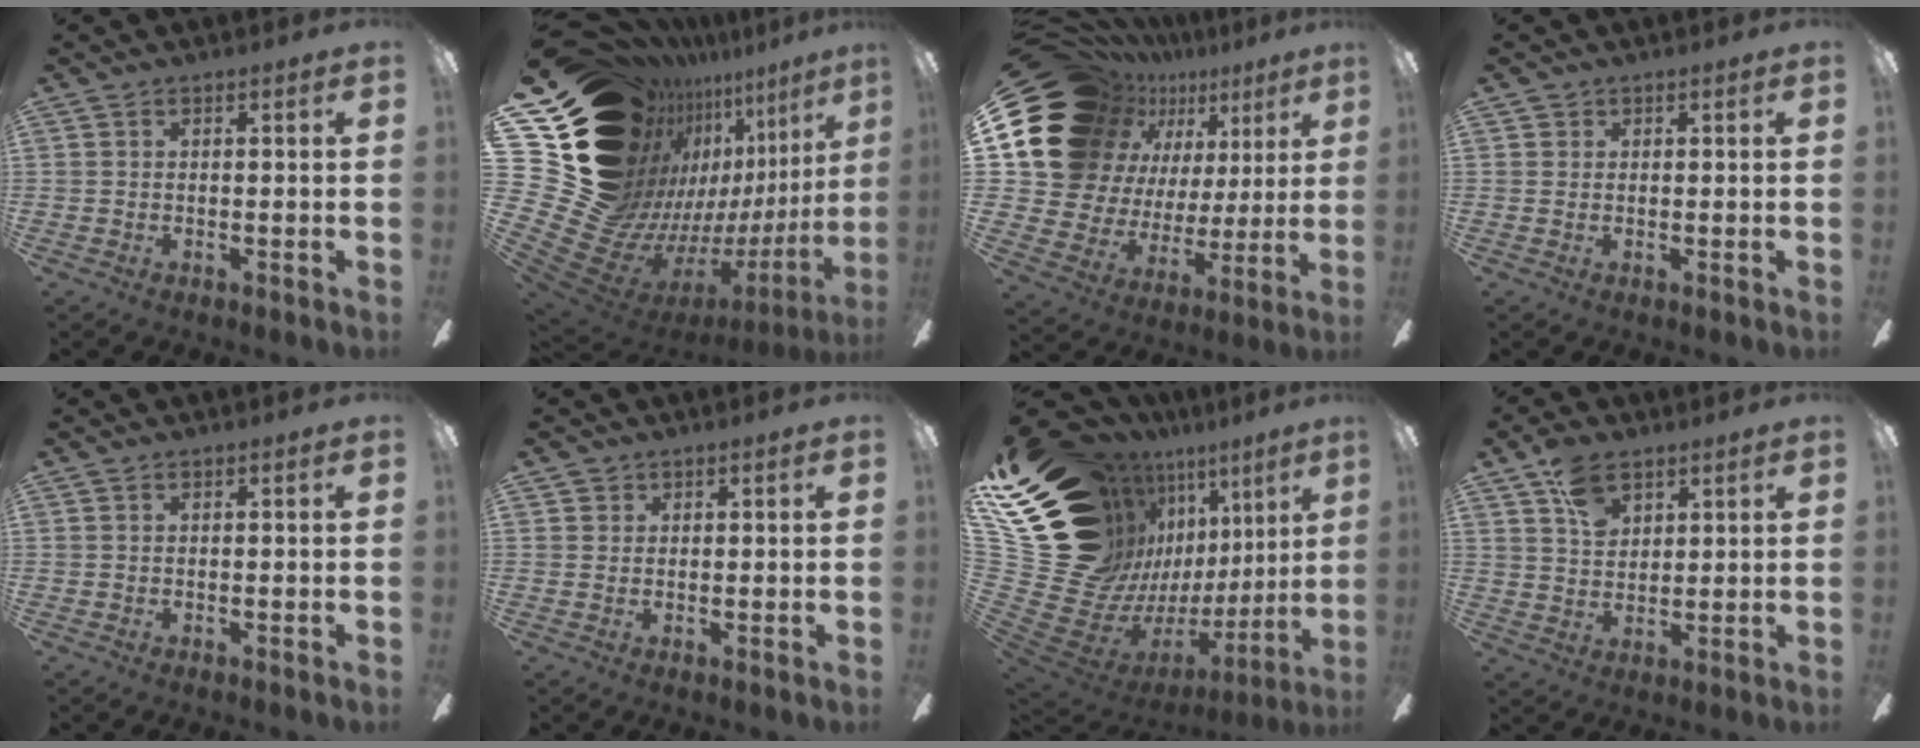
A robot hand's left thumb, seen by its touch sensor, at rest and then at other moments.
{"total": 23.5, "force": [7.2, 16.2, 15.5], "torque": [-0.260, -0.143, 0.207]}
{"total": 20.6, "force": [11.3, 15.1, 8.3], "torque": [-0.176, -0.083, 0.239]}
{"total": 0.8, "force": [0.3, 0.7, 0.1], "torque": [-0.001, 0.002, 0.006]}
{"total": 0.0}
{"total": 1.2, "force": [0.7, 1.0, 0.0], "torque": [0.006, -0.001, 0.010]}
{"total": 23.7, "force": [10.8, 16.2, 13.5], "torque": [-0.250, -0.139, 0.274]}
{"total": 8.0, "force": [4.9, 4.9, 4.0], "torque": [-0.071, -0.009, 0.092]}